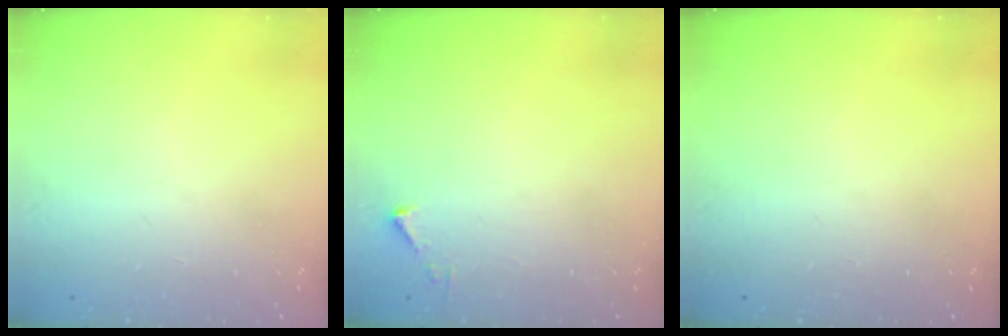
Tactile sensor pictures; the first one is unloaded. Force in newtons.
{"total": 2.7, "press": 2.7, "slide": 0.3}
{"total": 0.0}